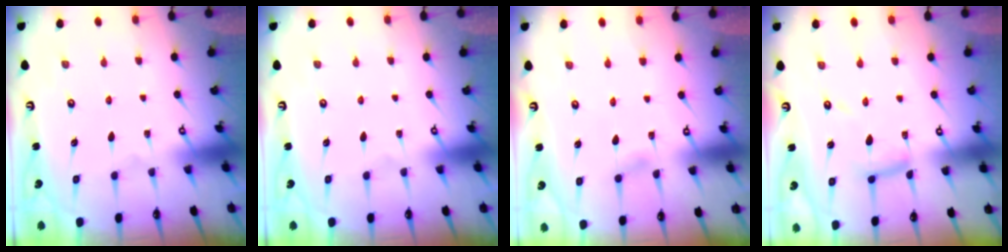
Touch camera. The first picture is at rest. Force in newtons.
{"total": 0.0}
{"total": 2.7, "press": 2.7, "slide": 0.3}
{"total": 6.2, "press": 6.2, "slide": 0.3}